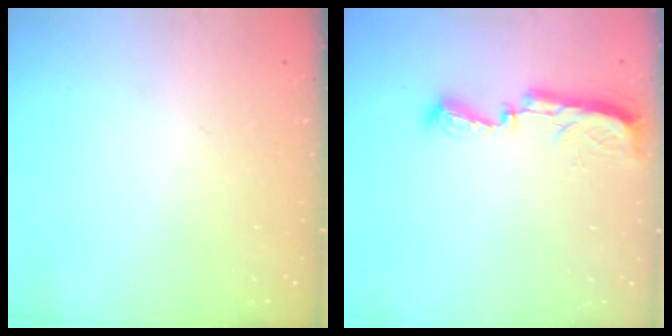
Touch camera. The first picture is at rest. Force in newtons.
{"total": 7.8, "press": 7.8, "slide": 0.8}